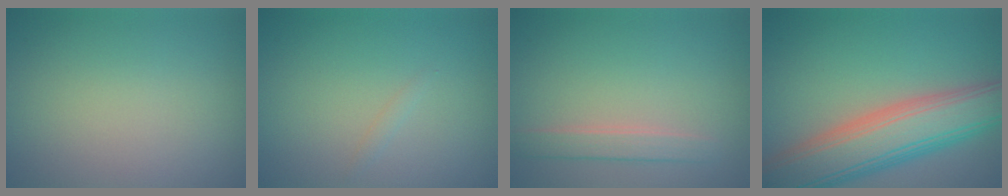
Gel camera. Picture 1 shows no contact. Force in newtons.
{"total": 0.5, "press": 0.5, "slide": 0.0}
{"total": 1.9, "press": 1.9, "slide": 0.3}
{"total": 9.2, "press": 9.2, "slide": 0.8}